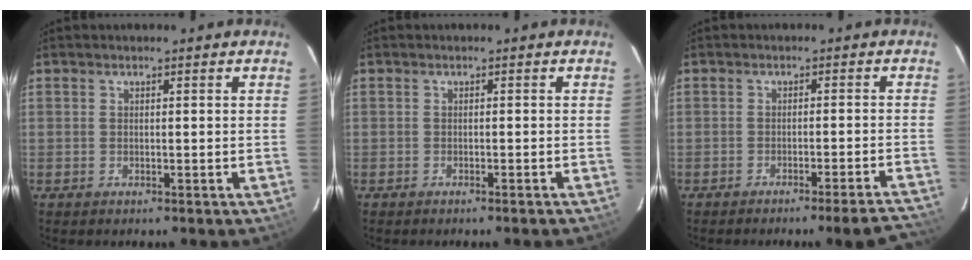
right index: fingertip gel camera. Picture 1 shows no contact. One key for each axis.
{"total": 1.0, "fx": -1.0, "fy": -0.1, "fz": 0.4, "tx": -0.009, "ty": 0.001, "tz": -0.015}
{"total": 9.8, "fx": -9.2, "fy": -0.9, "fz": 3.2, "tx": -0.034, "ty": 0.005, "tz": -0.112}